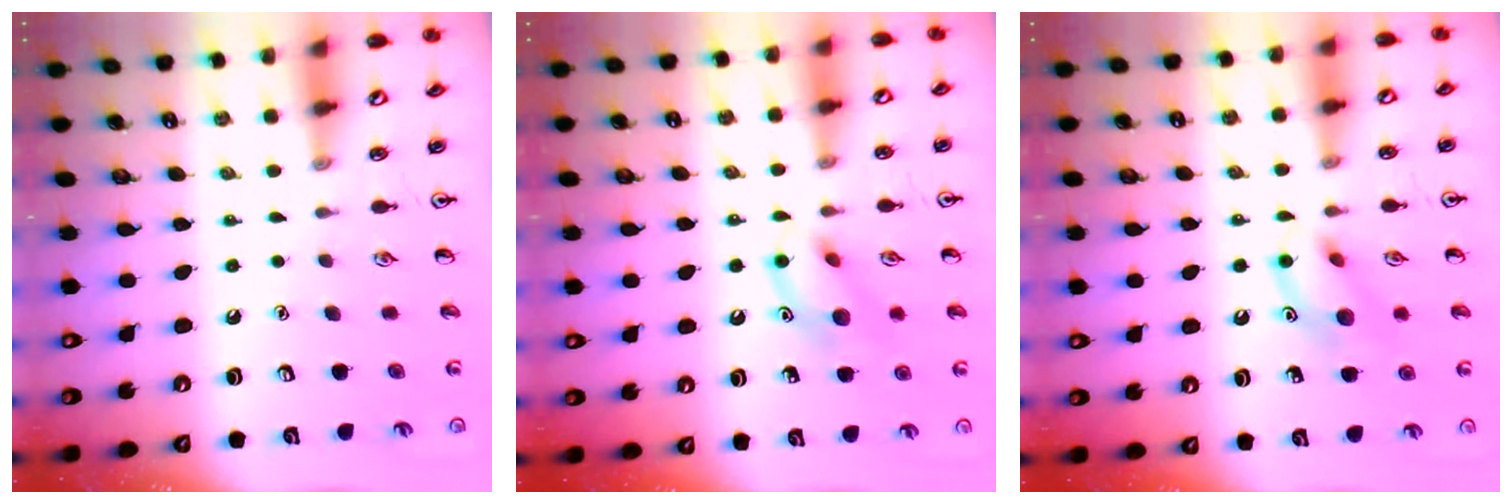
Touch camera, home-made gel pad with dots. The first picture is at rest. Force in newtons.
{"total": 11.2, "press": 11.2, "slide": 1.2}
{"total": 11.2, "press": 11.2, "slide": 1.2}